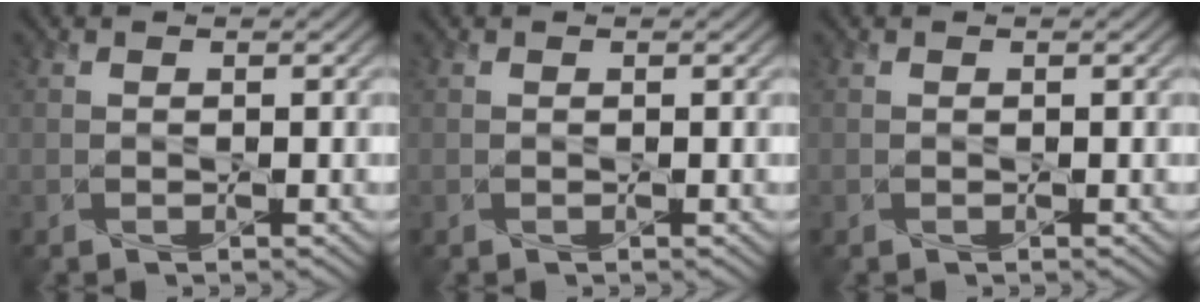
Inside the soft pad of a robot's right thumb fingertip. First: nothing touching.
{"total": 0.0}
{"total": 0.0}